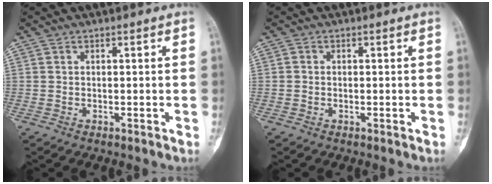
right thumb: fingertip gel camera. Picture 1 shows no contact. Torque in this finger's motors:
{"motor_torque": [-0.40, -0.23, 0.02, -0.22, 0.01]}